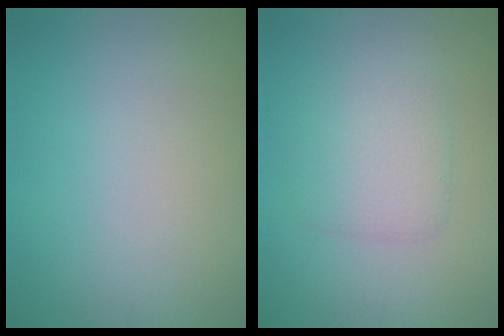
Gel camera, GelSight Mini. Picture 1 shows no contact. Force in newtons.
{"total": 3.0, "press": 3.0, "slide": 0.0}